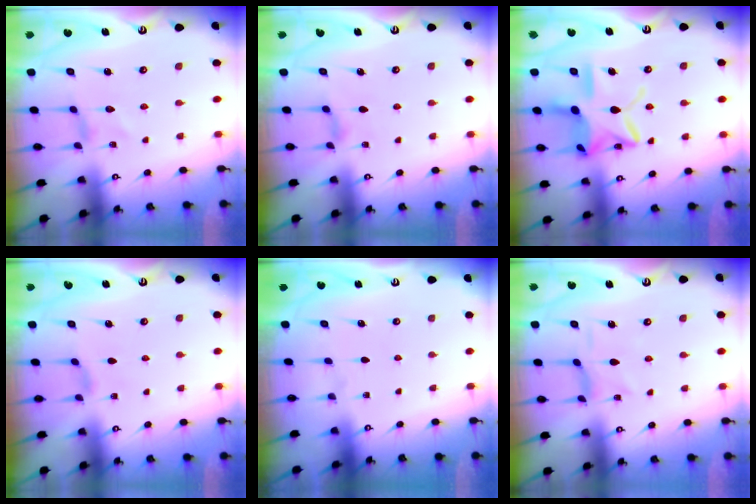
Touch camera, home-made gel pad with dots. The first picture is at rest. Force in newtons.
{"total": 2.5, "press": 2.4, "slide": 0.5}
{"total": 17.4, "press": 17.3, "slide": 1.2}
{"total": 1.5, "press": 1.5, "slide": 0.4}
{"total": 0.0}
{"total": 1.9, "press": 1.8, "slide": 0.5}